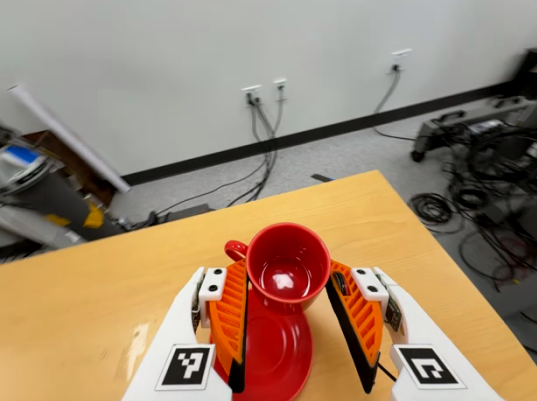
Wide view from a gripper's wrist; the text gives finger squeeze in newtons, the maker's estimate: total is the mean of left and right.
{"total": 0.8, "left": 1.6, "right": 0.0}